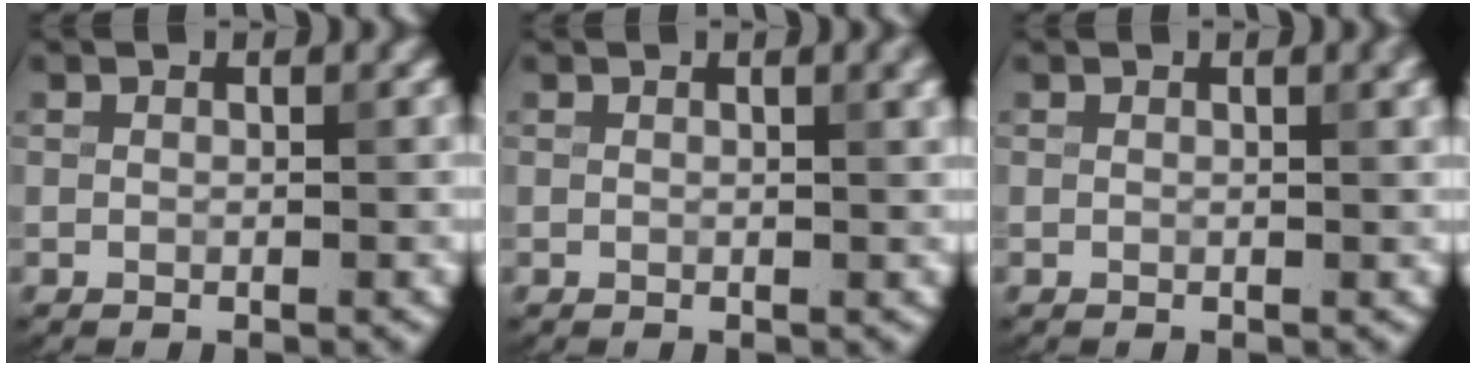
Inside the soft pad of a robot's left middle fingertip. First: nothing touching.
{"total": 2.2, "force": [0.9, 0.7, 1.8], "torque": [-0.014, 0.006, 0.010]}
{"total": 1.9, "force": [0.8, 0.6, 1.5], "torque": [-0.013, 0.006, 0.009]}